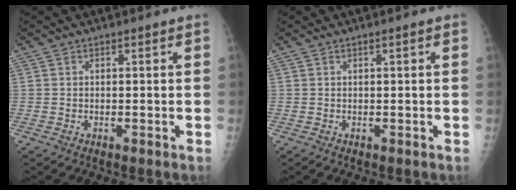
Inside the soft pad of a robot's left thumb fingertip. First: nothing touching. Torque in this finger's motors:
{"motor_torque": [-0.22, -0.08, -0.21, -0.12, 0.01]}